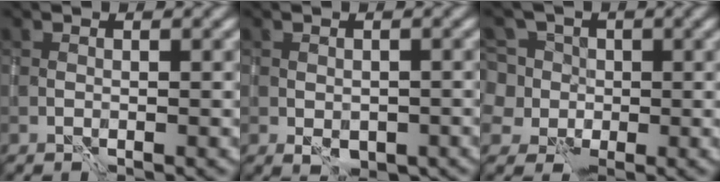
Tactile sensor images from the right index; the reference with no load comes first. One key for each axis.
{"total": 2.5, "fx": -1.0, "fy": 1.8, "fz": 1.5, "tx": -0.021, "ty": -0.009, "tz": -0.009}
{"total": 8.6, "fx": 2.4, "fy": 7.5, "fz": 3.4, "tx": -0.051, "ty": 0.038, "tz": -0.014}